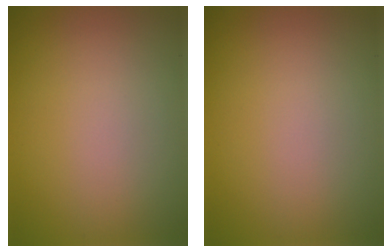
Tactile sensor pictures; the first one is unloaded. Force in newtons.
{"total": 0.0}